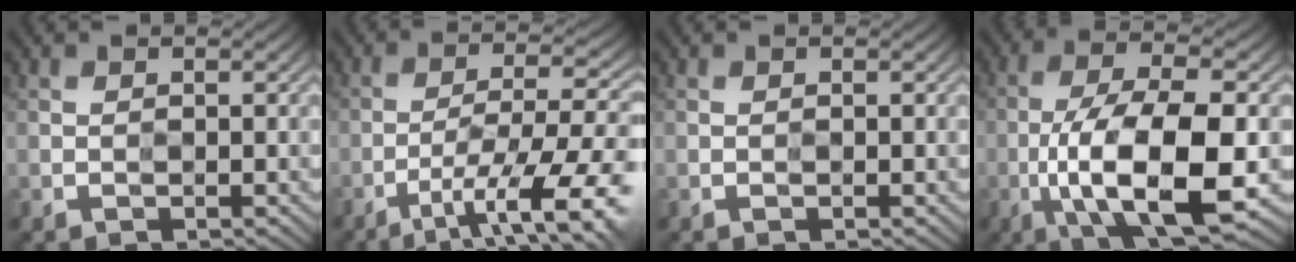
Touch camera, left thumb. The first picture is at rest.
{"total": 11.0, "force": [-5.7, 2.6, 9.0], "torque": [-0.148, -0.005, -0.086]}
{"total": 0.0}
{"total": 12.5, "force": [-3.5, 4.4, 11.1], "torque": [-0.205, -0.008, -0.063]}